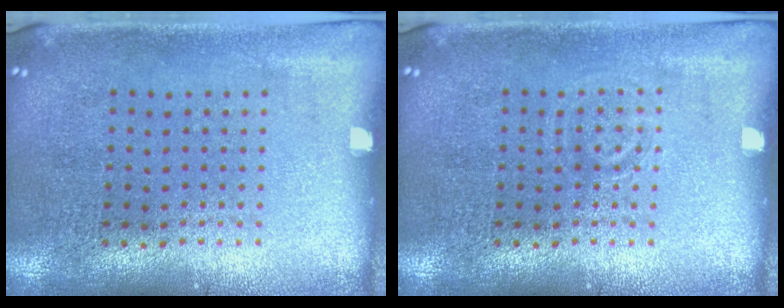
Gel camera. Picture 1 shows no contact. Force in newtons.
{"total": 0.8, "press": 0.8, "slide": 0.2}